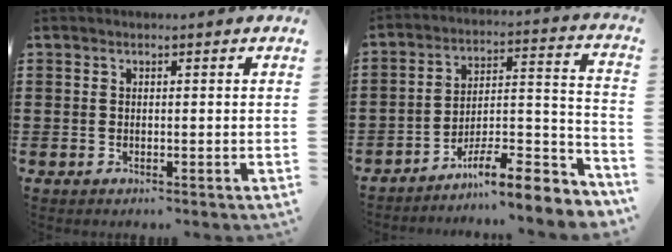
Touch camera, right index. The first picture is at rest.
{"total": 8.3, "force": [-6.9, 1.0, 4.5], "torque": [-0.063, 0.006, -0.132]}